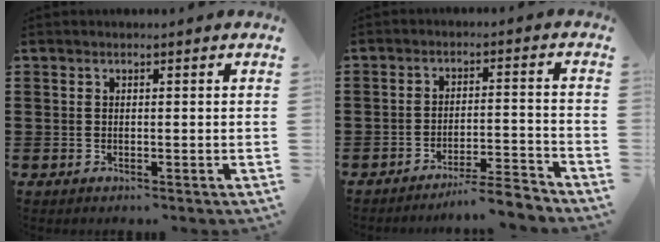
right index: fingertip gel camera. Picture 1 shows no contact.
{"total": 4.9, "force": [-4.6, -0.5, 1.6], "torque": [-0.027, -0.012, -0.091]}